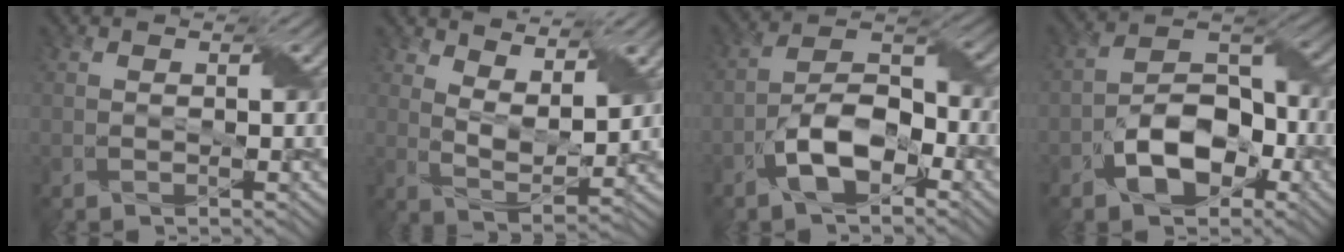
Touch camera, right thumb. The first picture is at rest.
{"total": 6.7, "force": [5.2, 1.7, 3.8], "torque": [-0.079, -0.017, 0.102]}
{"total": 8.7, "force": [-4.5, 4.2, 6.2], "torque": [-0.111, 0.010, -0.089]}
{"total": 8.6, "force": [-4.2, 5.1, 5.4], "torque": [-0.089, 0.004, -0.083]}